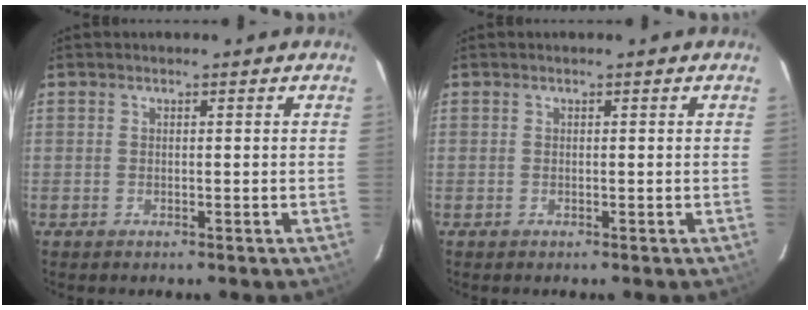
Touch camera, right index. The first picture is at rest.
{"total": 0.0}